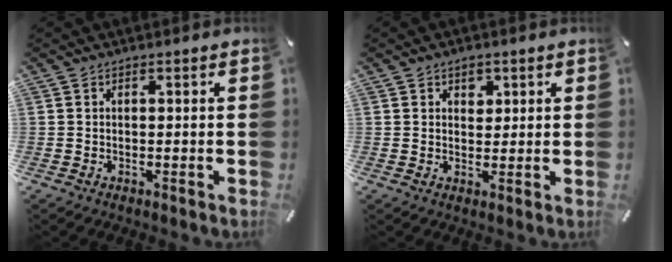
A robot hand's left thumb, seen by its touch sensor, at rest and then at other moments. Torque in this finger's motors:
{"motor_torque": [0.11, -0.38, -0.07, 0.07, 0.00]}